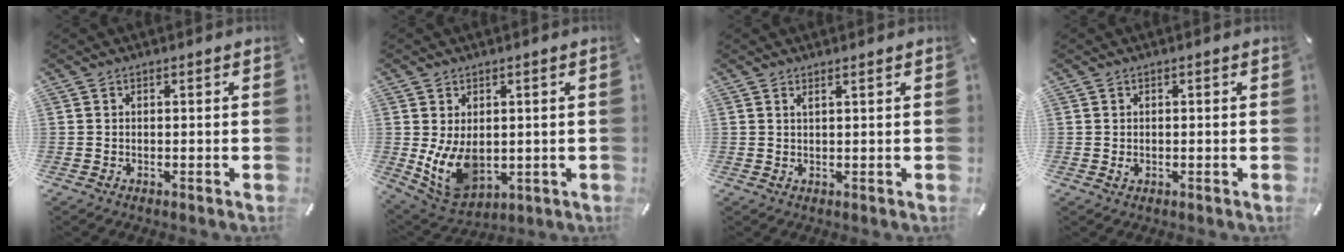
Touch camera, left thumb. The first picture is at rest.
{"total": 9.9, "force": [0.1, 7.2, 6.8], "torque": [-0.129, -0.011, 0.008]}
{"total": 1.3, "force": [1.0, -0.1, 0.9], "torque": [-0.017, -0.002, 0.019]}
{"total": 0.9, "force": [-0.1, 0.6, 0.6], "torque": [-0.012, 0.001, -0.001]}